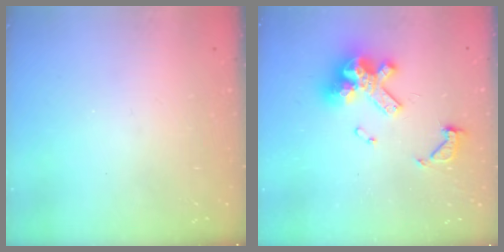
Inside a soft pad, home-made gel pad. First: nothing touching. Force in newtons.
{"total": 14.7, "press": 14.6, "slide": 1.6}